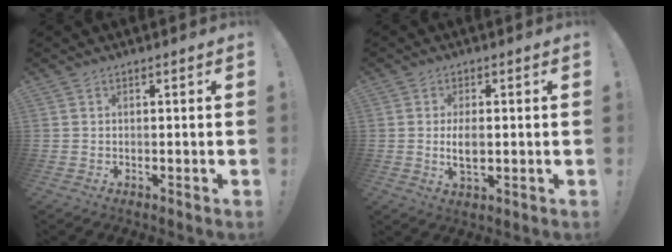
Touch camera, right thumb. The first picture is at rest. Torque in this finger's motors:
{"motor_torque": [0.69, 1.16, 0.64, -0.54, 0.00]}